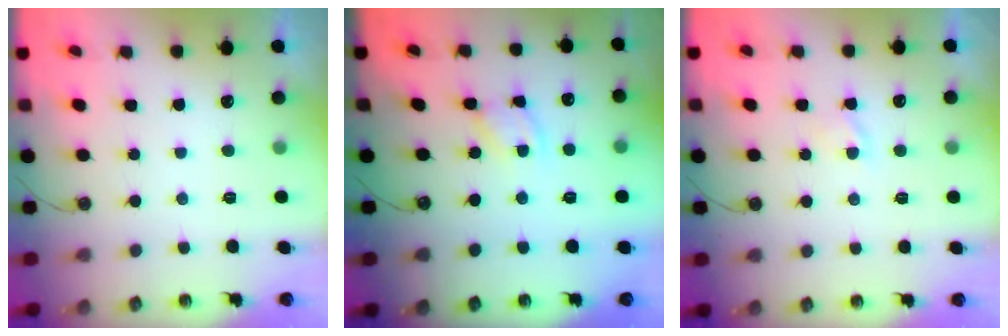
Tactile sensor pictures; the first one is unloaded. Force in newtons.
{"total": 4.1, "press": 4.1, "slide": 0.2}
{"total": 1.4, "press": 1.4, "slide": 0.2}